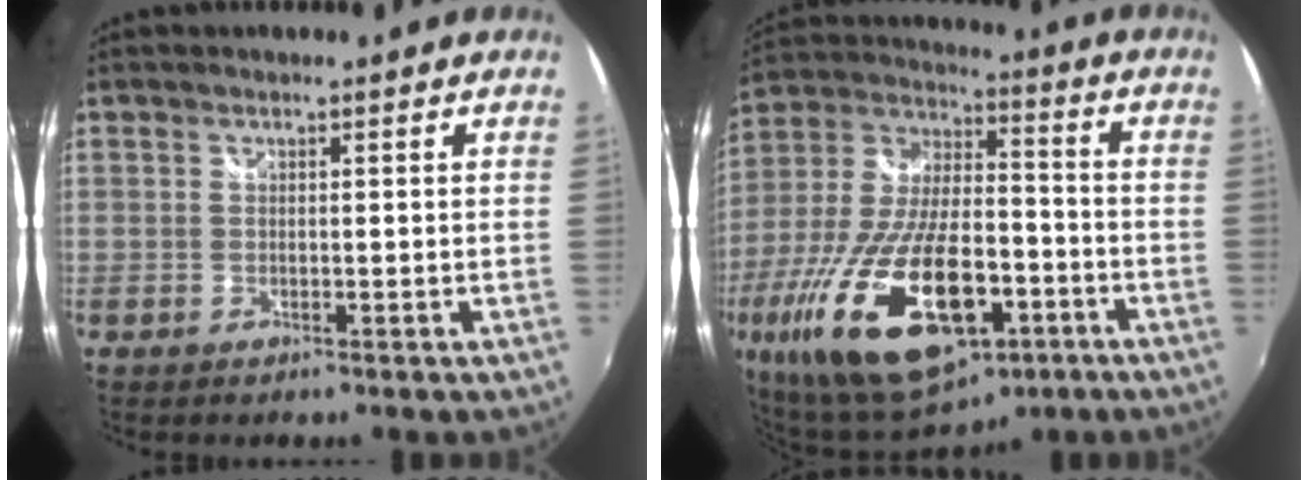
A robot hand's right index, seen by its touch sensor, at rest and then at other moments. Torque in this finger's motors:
{"motor_torque": [1.76, -0.37, 0.22, 0.02]}